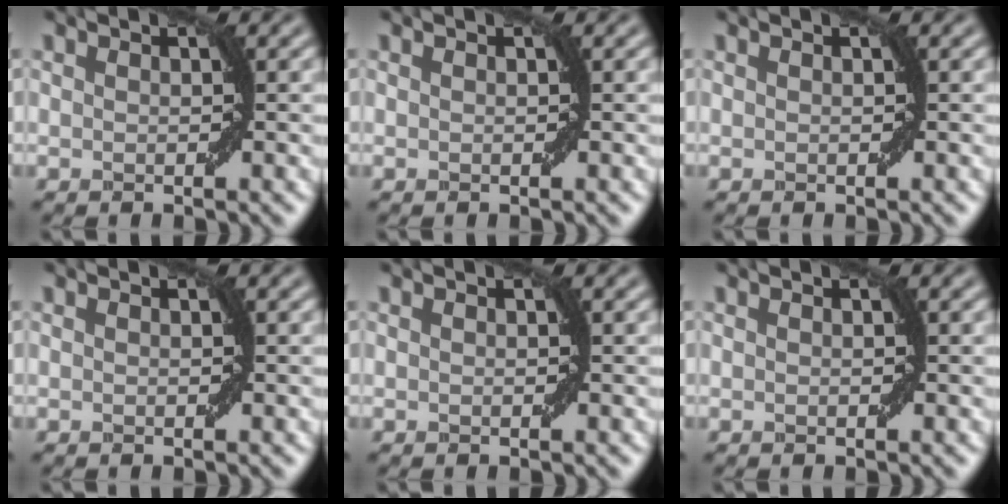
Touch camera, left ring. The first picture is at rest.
{"total": 0.0}
{"total": 0.0}
{"total": 0.0}
{"total": 0.0}
{"total": 0.0}